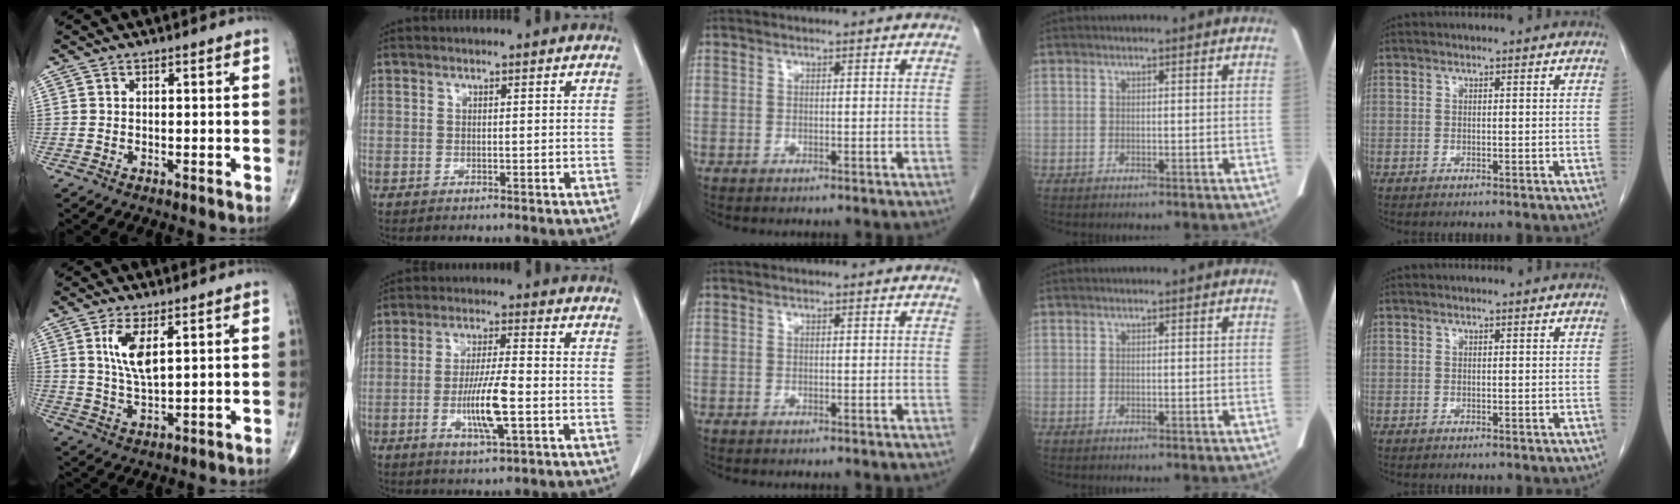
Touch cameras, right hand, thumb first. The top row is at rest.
{"thumb": {"total": 6.9, "force": [2.6, 2.4, 5.9], "torque": [-0.114, -0.015, 0.060]}, "index": {"total": 8.6, "force": [-2.3, 0.9, 8.2], "torque": [-0.154, -0.007, -0.043]}}